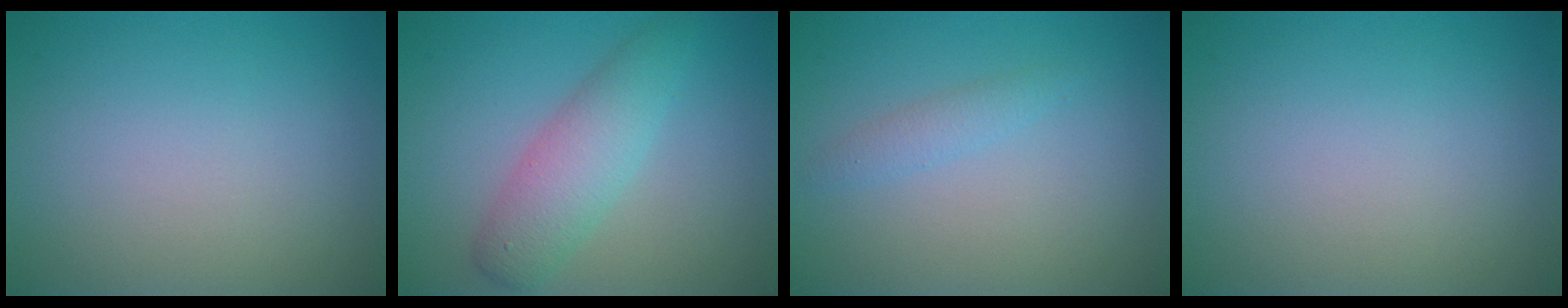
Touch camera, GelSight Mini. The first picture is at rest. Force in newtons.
{"total": 4.0, "press": 4.0, "slide": 0.1}
{"total": 1.3, "press": 1.3, "slide": 0.1}
{"total": 0.0}